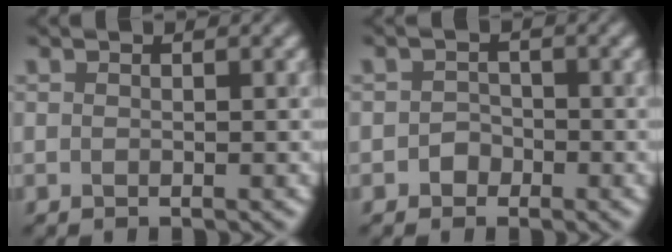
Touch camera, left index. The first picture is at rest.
{"total": 1.2, "force": [-0.5, 1.1, 0.2], "torque": [0.004, 0.007, -0.010]}